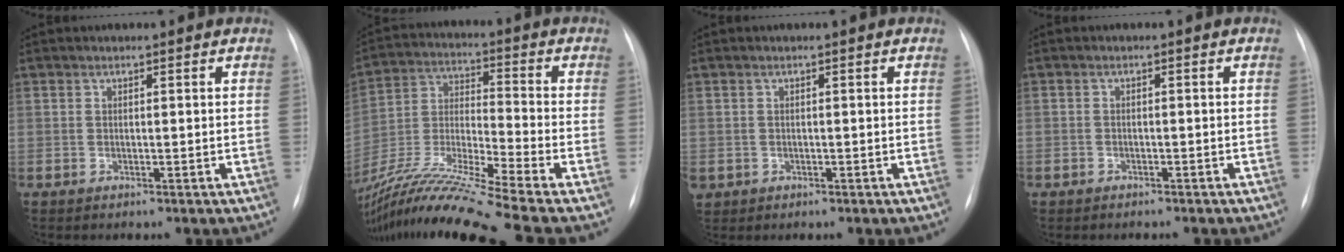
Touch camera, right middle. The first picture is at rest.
{"total": 20.3, "force": [-16.5, -1.9, 11.7], "torque": [-0.267, -0.025, -0.308]}
{"total": 1.5, "force": [-0.4, 1.3, 0.5], "torque": [-0.009, 0.003, 0.003]}
{"total": 2.0, "force": [-1.6, 1.0, 0.5], "torque": [-0.011, 0.002, -0.020]}